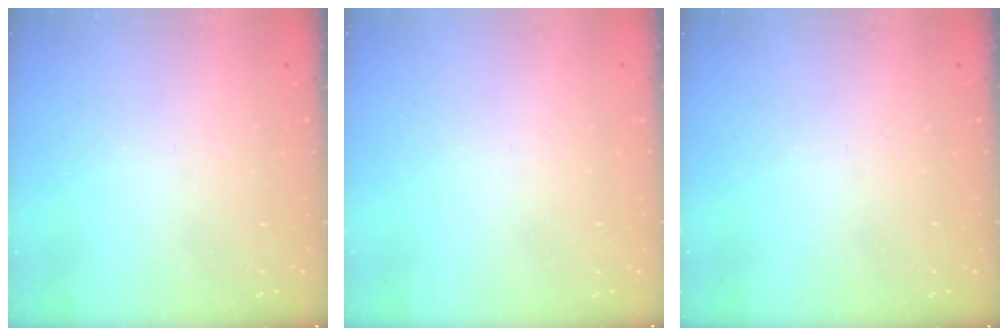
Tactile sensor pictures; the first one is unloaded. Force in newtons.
{"total": 1.5, "press": 1.5, "slide": 0.1}
{"total": 0.0}